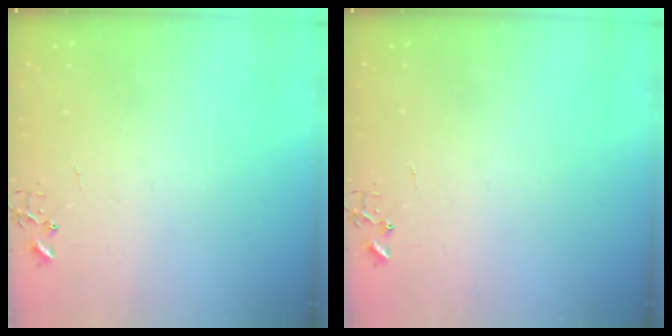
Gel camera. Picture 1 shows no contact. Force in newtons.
{"total": 0.0}